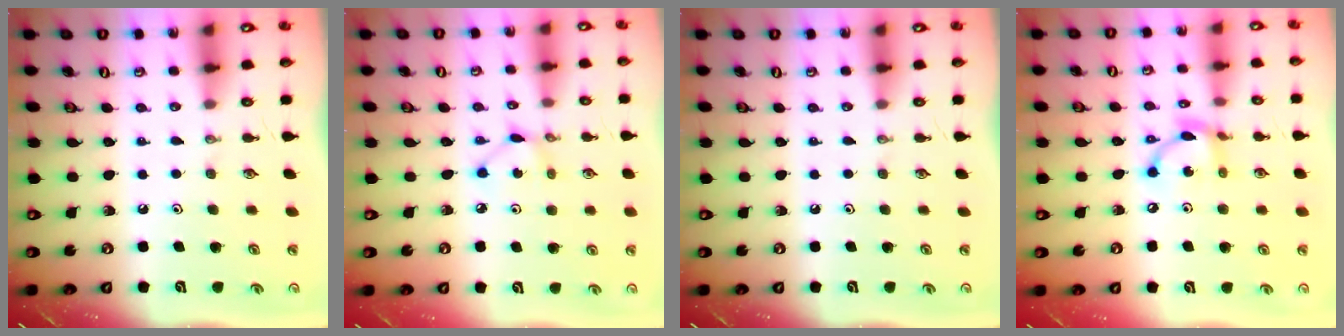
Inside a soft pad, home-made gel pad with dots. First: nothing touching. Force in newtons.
{"total": 3.1, "press": 3.1, "slide": 0.1}
{"total": 0.0}
{"total": 9.2, "press": 9.2, "slide": 0.3}